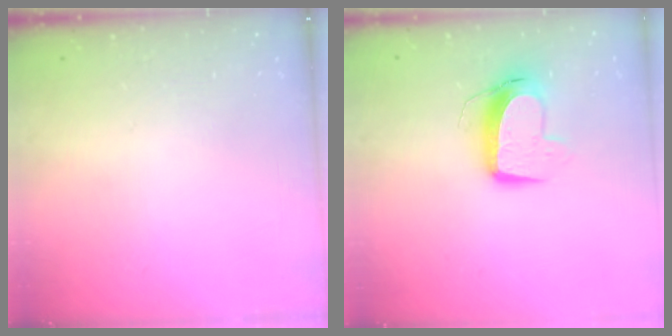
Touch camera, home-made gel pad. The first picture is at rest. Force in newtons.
{"total": 10.6, "press": 10.5, "slide": 1.2}